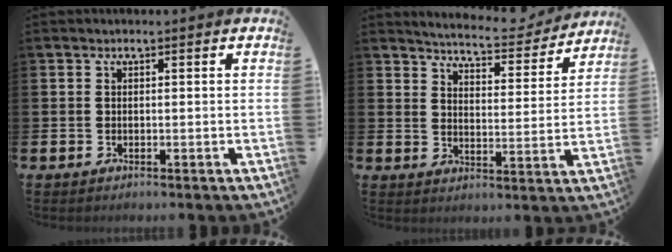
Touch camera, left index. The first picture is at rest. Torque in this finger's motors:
{"motor_torque": [0.96, -1.18, 0.47, 0.04]}